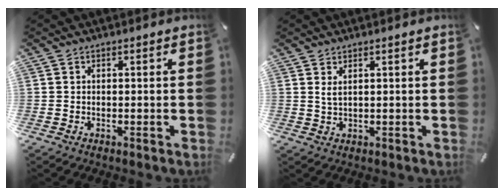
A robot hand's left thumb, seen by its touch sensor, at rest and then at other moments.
{"total": 2.0, "force": [1.1, 0.5, 1.7], "torque": [-0.035, 0.001, 0.018]}